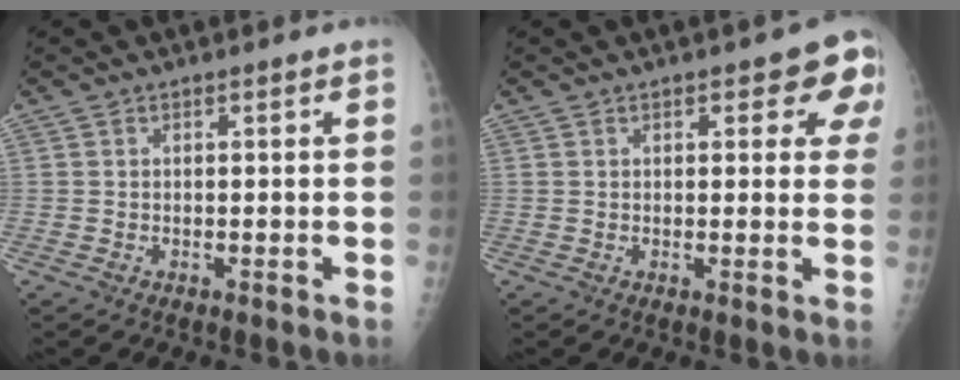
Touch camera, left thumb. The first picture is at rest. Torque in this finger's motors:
{"motor_torque": [0.06, 0.21, 0.02, -0.07, 0.09]}